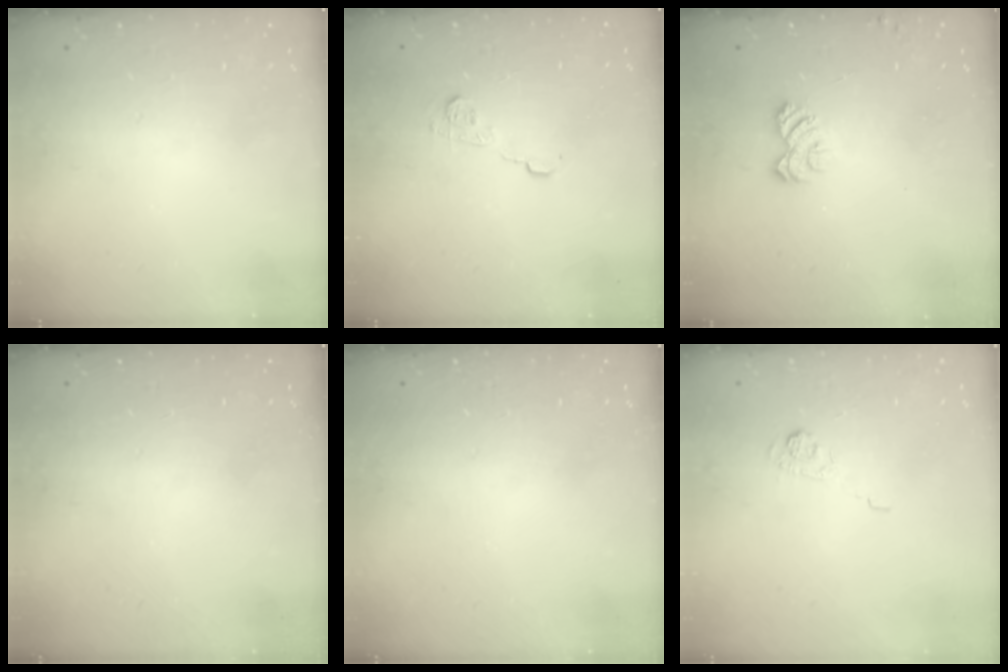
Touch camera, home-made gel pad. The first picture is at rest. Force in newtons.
{"total": 7.0, "press": 7.0, "slide": 0.4}
{"total": 5.5, "press": 5.4, "slide": 0.5}
{"total": 0.0}
{"total": 0.0}
{"total": 3.6, "press": 3.3, "slide": 1.5}